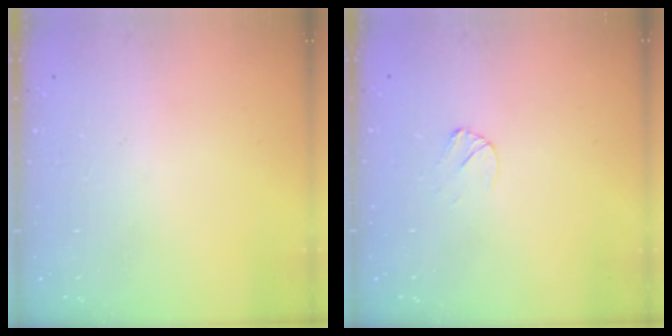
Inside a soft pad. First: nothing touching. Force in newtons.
{"total": 3.2, "press": 3.1, "slide": 0.4}